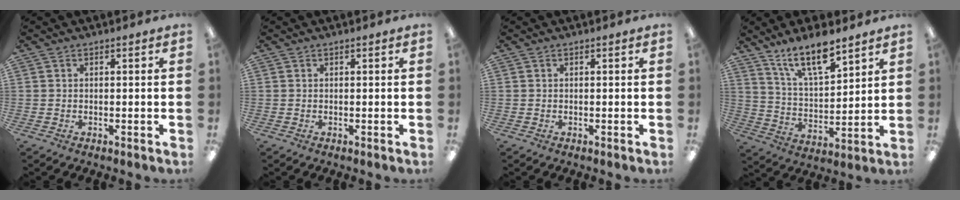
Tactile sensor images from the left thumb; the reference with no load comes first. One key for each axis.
{"total": 0.0}
{"total": 0.0}
{"total": 12.7, "fx": 10.1, "fy": 3.6, "fz": 6.8, "tx": -0.125, "ty": -0.055, "tz": 0.178}